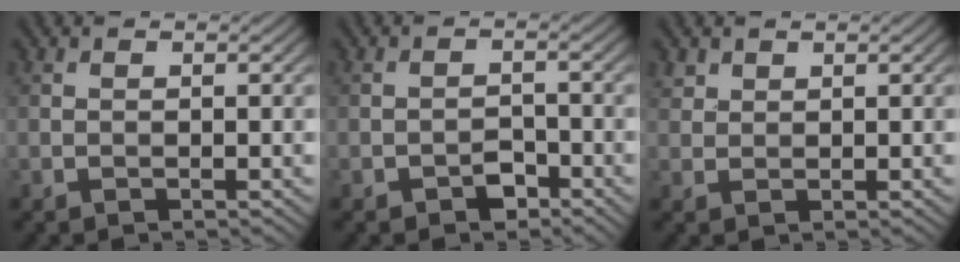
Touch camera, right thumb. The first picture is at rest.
{"total": 2.4, "force": [-1.5, 1.3, 1.2], "torque": [-0.017, 0.004, -0.030]}
{"total": 1.5, "force": [1.1, 0.9, 0.3], "torque": [-0.008, 0.002, 0.026]}